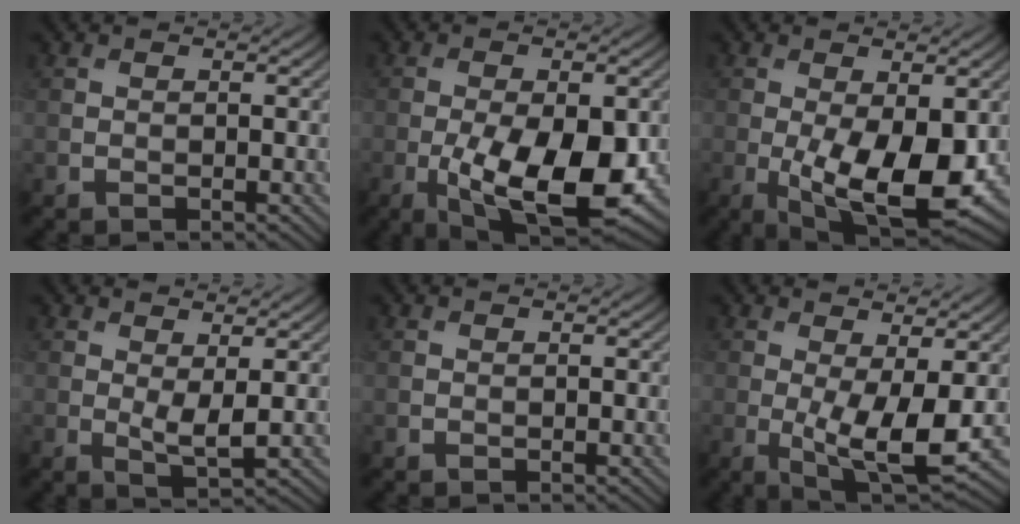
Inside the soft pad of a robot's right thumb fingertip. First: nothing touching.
{"total": 12.8, "force": [-3.5, 5.4, 11.1], "torque": [-0.189, -0.026, -0.049]}
{"total": 11.0, "force": [-2.0, 4.5, 9.8], "torque": [-0.184, -0.036, -0.016]}
{"total": 2.6, "force": [0.6, 0.6, 2.5], "torque": [-0.052, -0.009, 0.015]}
{"total": 0.0}
{"total": 7.7, "force": [-0.8, 2.3, 7.3], "torque": [-0.142, -0.017, -0.005]}